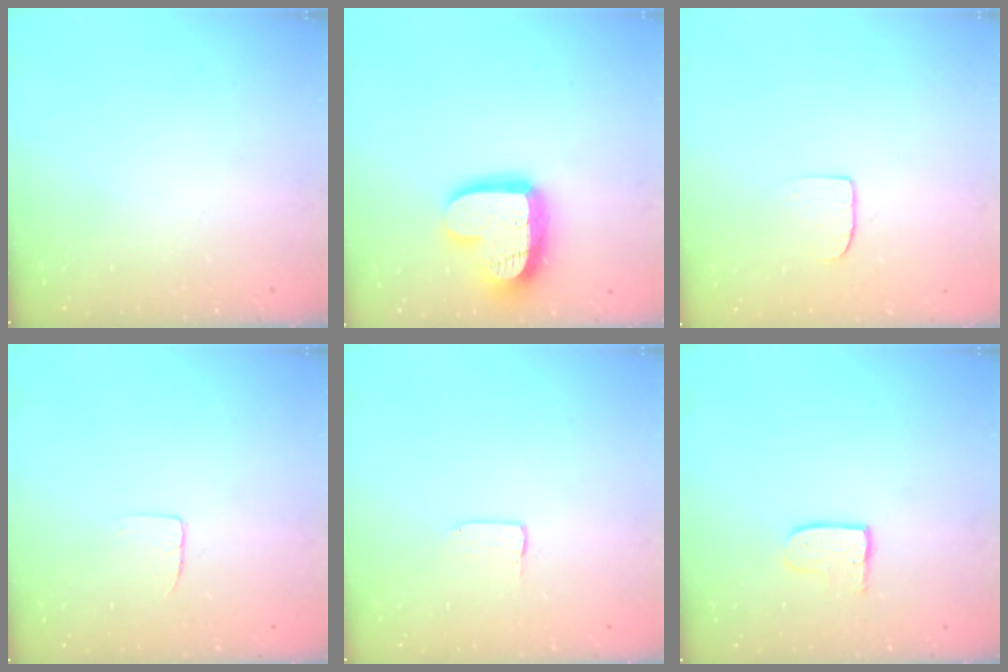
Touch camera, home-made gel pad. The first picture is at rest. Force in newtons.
{"total": 17.4, "press": 17.4, "slide": 1.7}
{"total": 5.1, "press": 5.1, "slide": 0.4}
{"total": 3.8, "press": 3.8, "slide": 0.2}
{"total": 2.0, "press": 2.0, "slide": 0.1}
{"total": 5.7, "press": 5.7, "slide": 0.5}